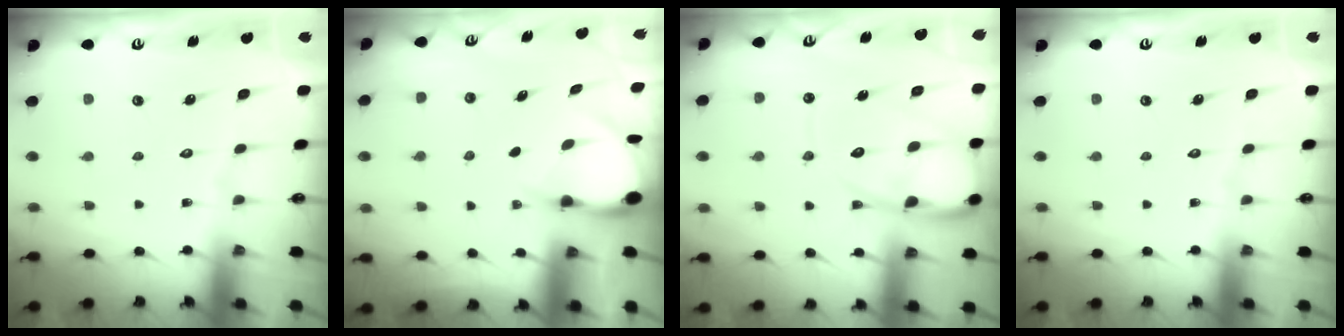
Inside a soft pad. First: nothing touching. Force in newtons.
{"total": 3.8, "press": 3.8, "slide": 0.2}
{"total": 13.6, "press": 13.5, "slide": 1.3}
{"total": 0.0}